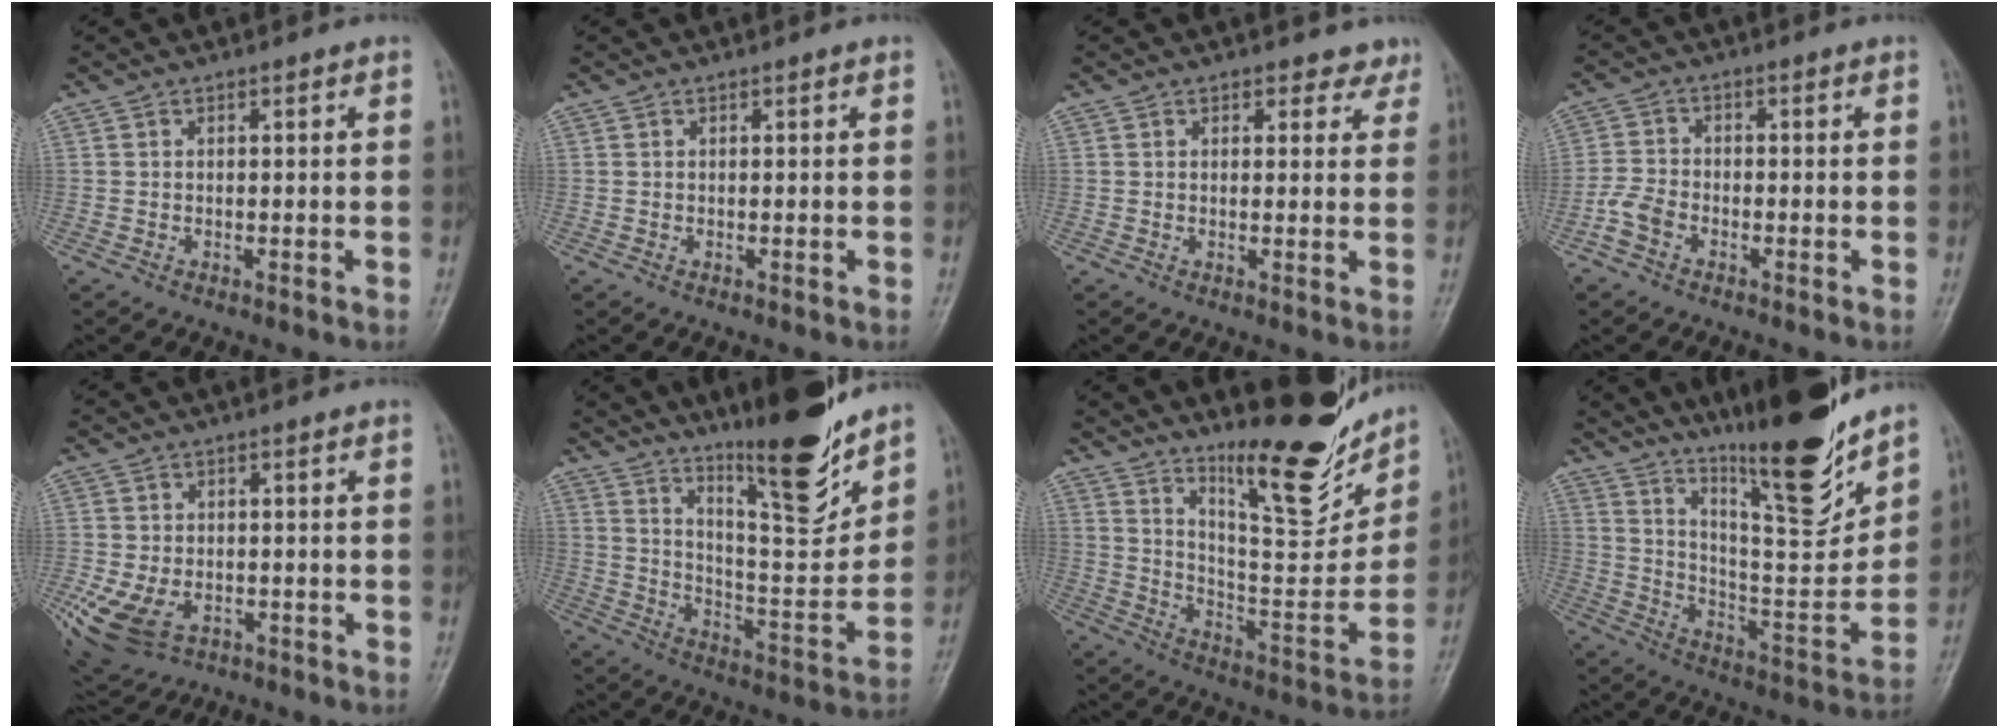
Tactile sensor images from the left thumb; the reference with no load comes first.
{"total": 0.0}
{"total": 3.3, "force": [2.6, 2.0, 0.6], "torque": [0.022, -0.014, 0.021]}
{"total": 4.3, "force": [-2.3, 2.8, 2.3], "torque": [-0.046, 0.010, -0.052]}
{"total": 11.2, "force": [-4.0, 7.7, 7.1], "torque": [-0.158, 0.000, -0.058]}
{"total": 16.9, "force": [12.7, 3.0, 10.8], "torque": [-0.137, -0.094, 0.214]}
{"total": 18.8, "force": [14.1, 4.9, 11.4], "torque": [-0.128, -0.107, 0.233]}
{"total": 19.5, "force": [14.8, 3.0, 12.3], "torque": [-0.157, -0.101, 0.251]}